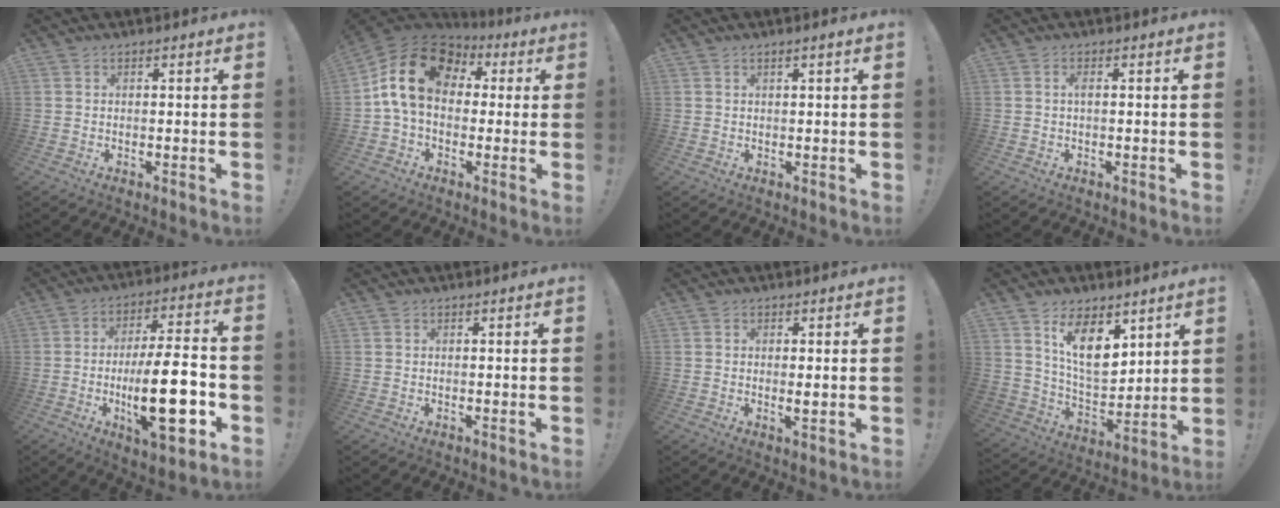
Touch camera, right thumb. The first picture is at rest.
{"total": 17.6, "force": [3.6, 12.2, 12.1], "torque": [-0.213, 0.012, 0.069]}
{"total": 1.3, "force": [0.4, -0.3, 1.2], "torque": [-0.030, 0.002, 0.008]}
{"total": 1.3, "force": [0.0, 0.3, 1.3], "torque": [-0.032, 0.005, 0.001]}
{"total": 20.9, "force": [-5.2, 6.0, 19.3], "torque": [-0.310, 0.005, -0.083]}
{"total": 0.0}
{"total": 1.6, "force": [0.2, 0.1, 1.5], "torque": [-0.013, -0.011, 0.000]}
{"total": 13.7, "force": [7.7, 8.6, 7.4], "torque": [-0.120, -0.040, 0.149]}